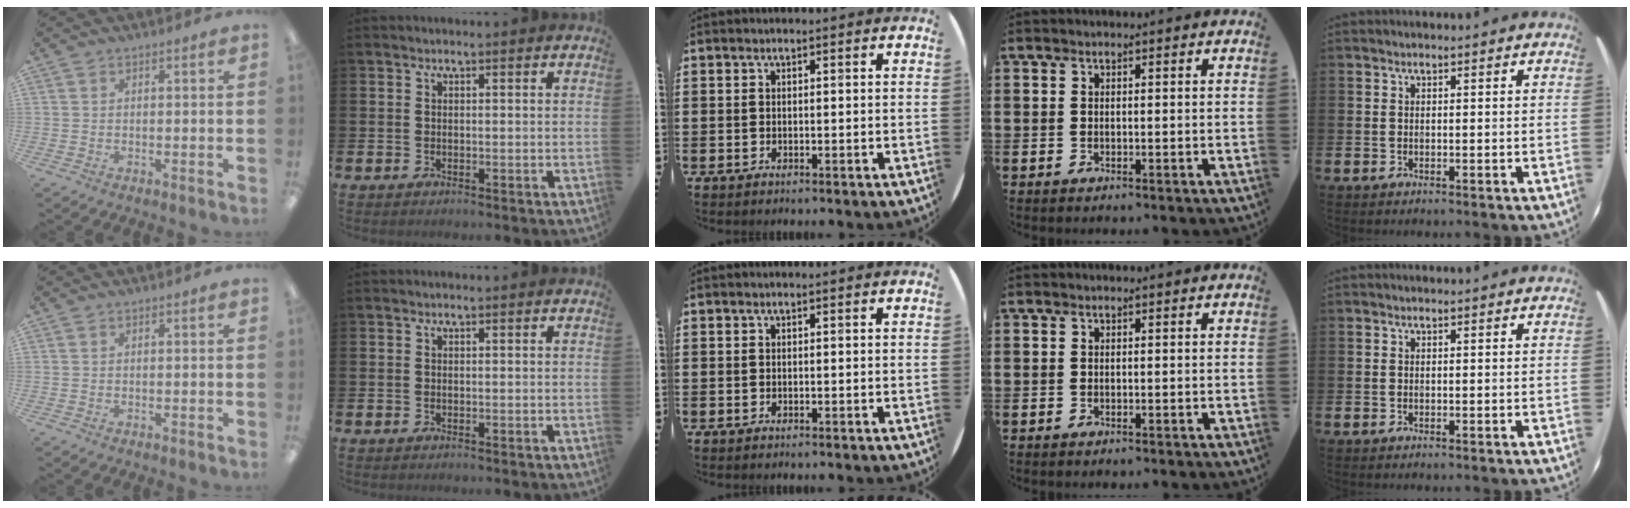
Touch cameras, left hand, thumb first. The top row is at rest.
{}